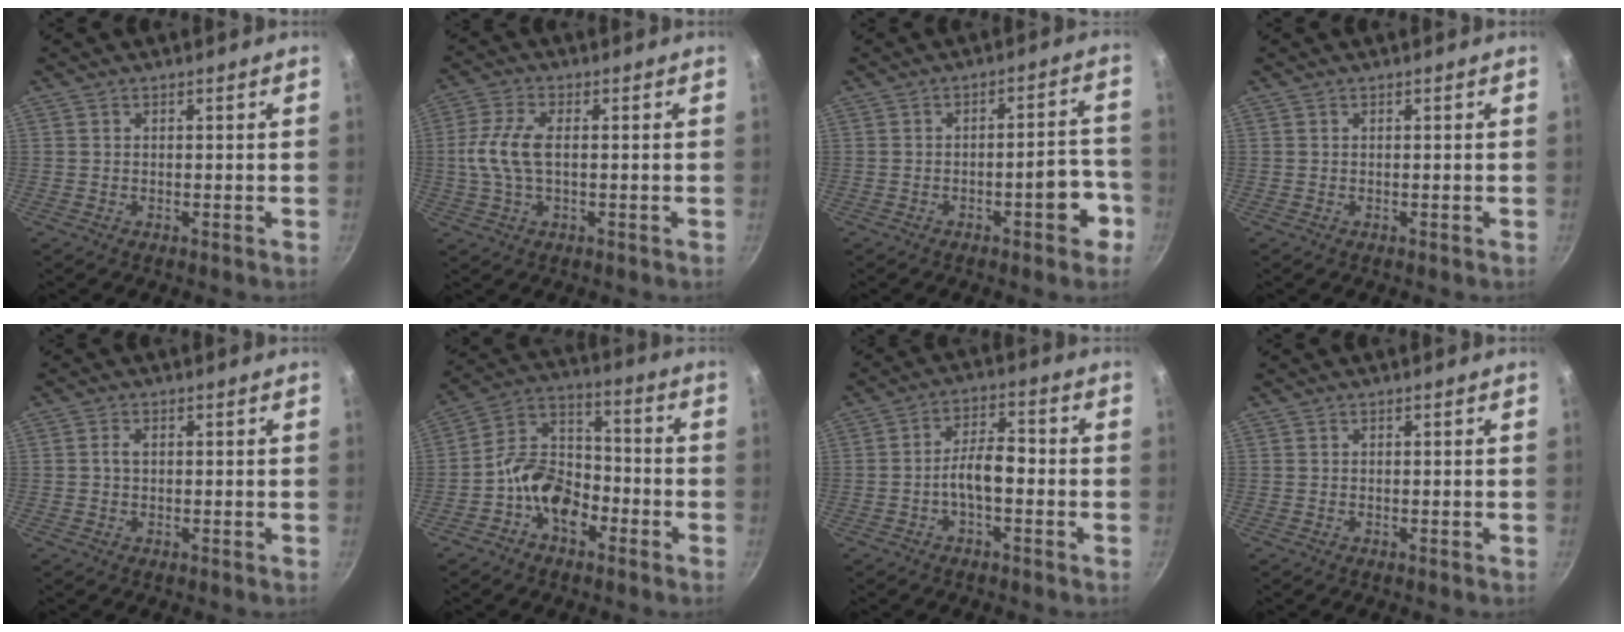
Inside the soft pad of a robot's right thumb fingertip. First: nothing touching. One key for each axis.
{"total": 7.9, "fx": 0.1, "fy": 3.8, "fz": 6.9, "tx": -0.154, "ty": 0.013, "tz": -0.004}
{"total": 7.8, "fx": -3.7, "fy": 2.7, "fz": 6.4, "tx": -0.059, "ty": 0.042, "tz": -0.044}
{"total": 0.0}
{"total": 1.7, "fx": 0.1, "fy": 1.2, "fz": 1.2, "tx": -0.018, "ty": 0.008, "tz": 0.002}
{"total": 11.9, "fx": -5.2, "fy": 7.8, "fz": 7.3, "tx": -0.099, "ty": 0.056, "tz": -0.111}
{"total": 6.5, "fx": -1.8, "fy": 2.9, "fz": 5.6, "tx": -0.086, "ty": 0.035, "tz": -0.038}
{"total": 0.0}